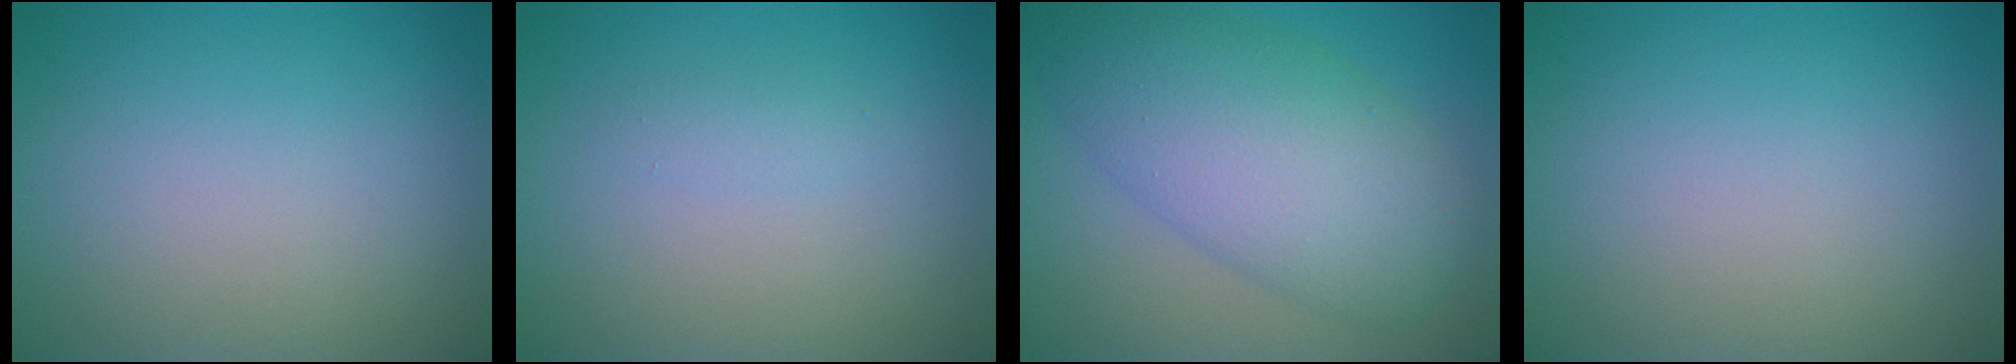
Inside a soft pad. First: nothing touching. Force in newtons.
{"total": 0.8, "press": 0.8, "slide": 0.0}
{"total": 8.9, "press": 8.9, "slide": 0.0}
{"total": 0.0}